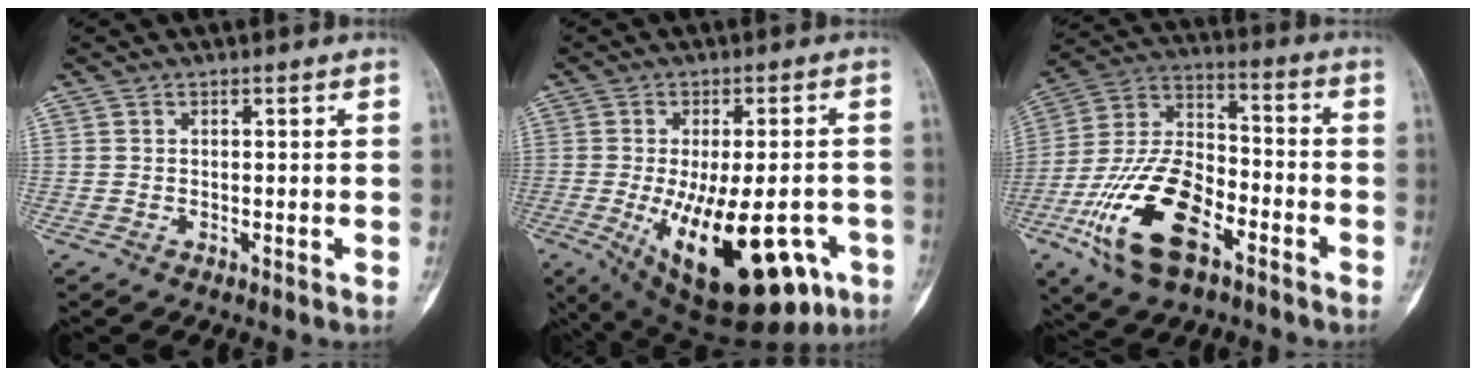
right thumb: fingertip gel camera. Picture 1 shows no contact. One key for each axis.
{"total": 21.9, "fx": -7.9, "fy": 9.5, "fz": 18.1, "tx": -0.247, "ty": -0.007, "tz": -0.094}
{"total": 19.4, "fx": -9.0, "fy": 9.7, "fz": 14.2, "tx": -0.267, "ty": 0.049, "tz": -0.167}